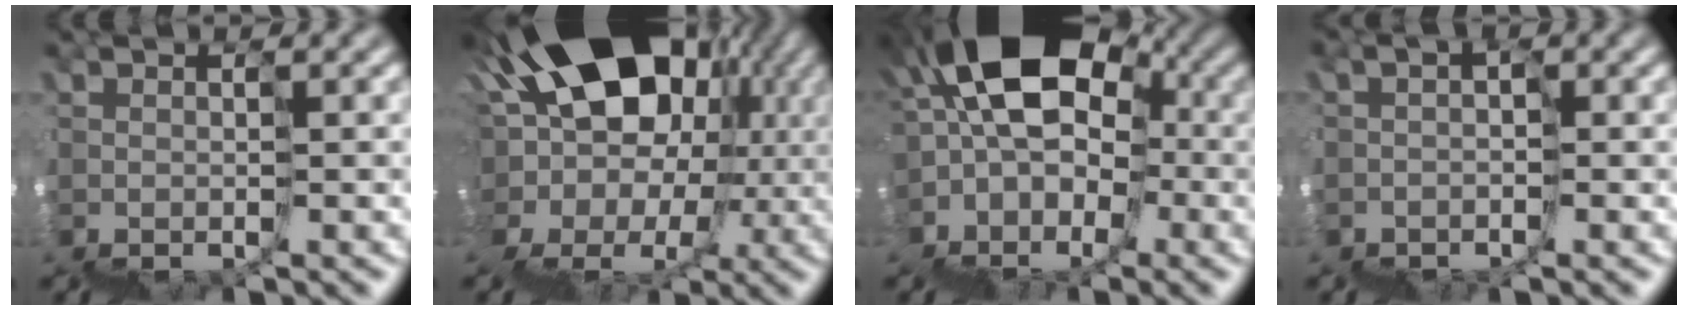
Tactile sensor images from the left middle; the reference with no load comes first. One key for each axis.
{"total": 13.3, "fx": 4.6, "fy": 9.4, "fz": 8.2, "tx": -0.084, "ty": 0.051, "tz": 0.076}
{"total": 10.1, "fx": 0.9, "fy": 8.1, "fz": 5.9, "tx": -0.060, "ty": 0.029, "tz": 0.004}
{"total": 1.0, "fx": -0.6, "fy": 0.8, "fz": -0.2, "tx": 0.003, "ty": -0.004, "tz": -0.016}